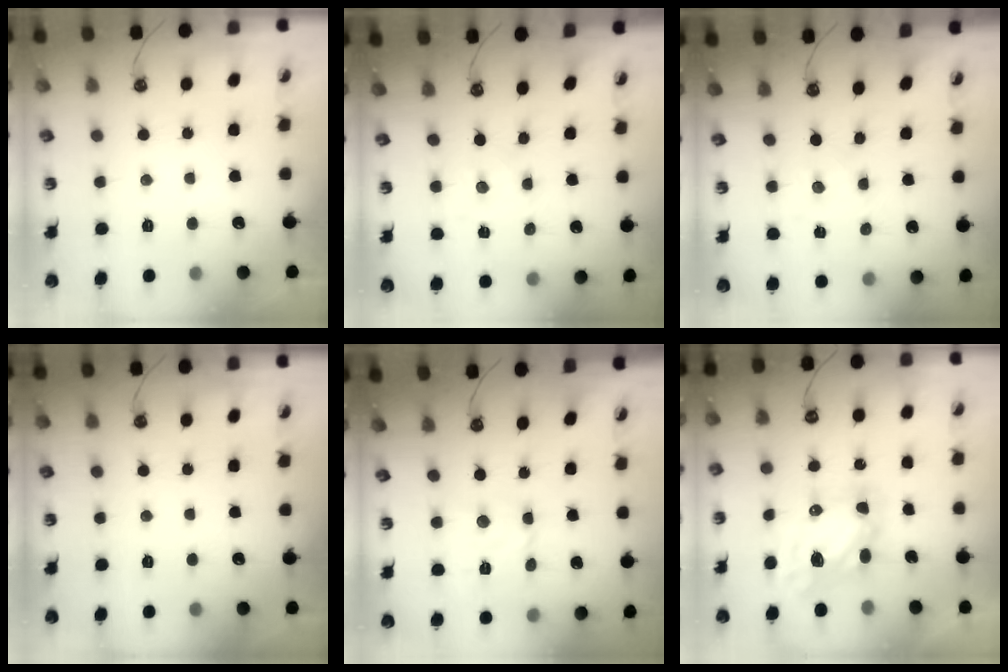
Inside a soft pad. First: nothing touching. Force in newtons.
{"total": 0.0}
{"total": 0.0}
{"total": 0.0}
{"total": 4.7, "press": 4.7, "slide": 0.2}
{"total": 7.0, "press": 7.0, "slide": 0.5}